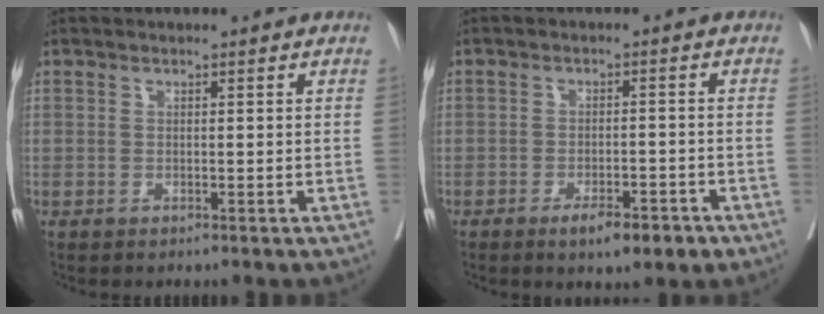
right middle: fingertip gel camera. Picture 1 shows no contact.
{"total": 5.2, "force": [-3.3, 1.4, 3.8], "torque": [-0.055, -0.002, -0.043]}